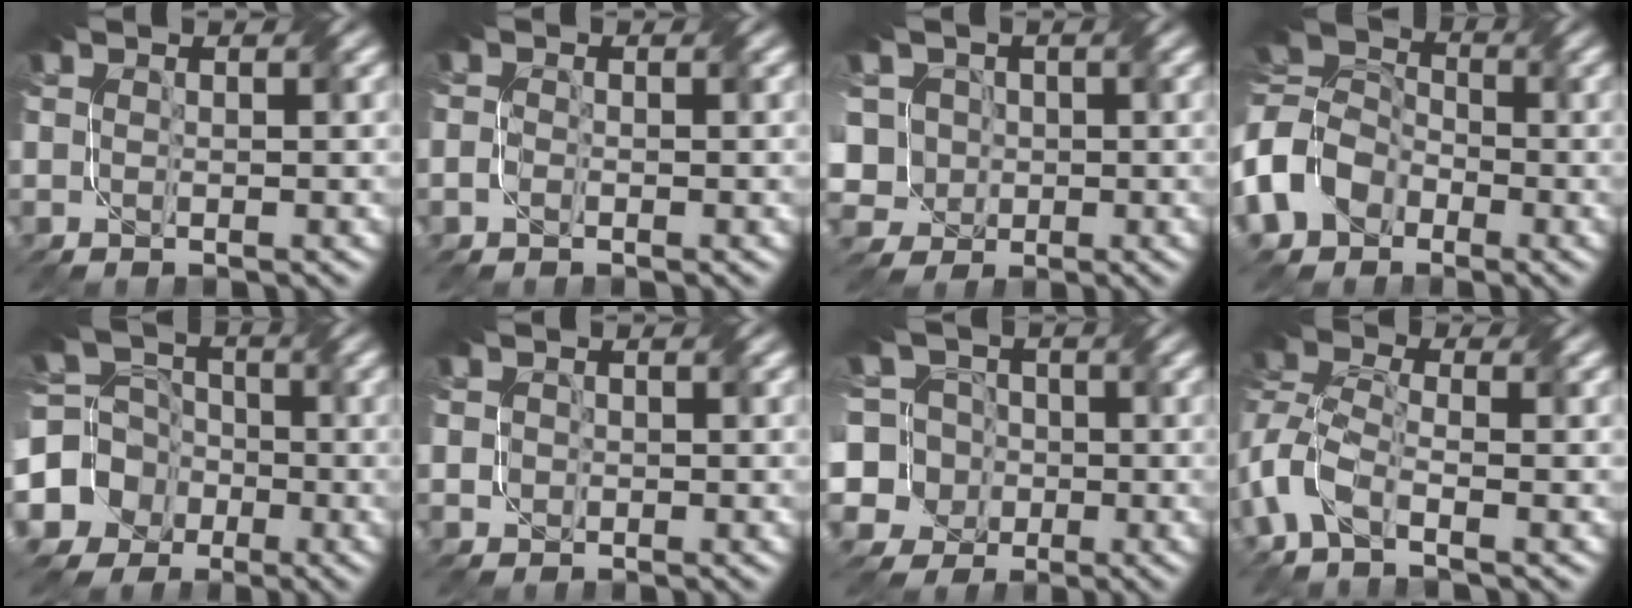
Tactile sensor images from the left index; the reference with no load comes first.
{"total": 0.8, "force": [-0.7, 0.0, 0.1], "torque": [-0.003, 0.002, -0.018]}
{"total": 6.5, "force": [0.7, 5.6, 3.1], "torque": [-0.076, 0.026, -0.026]}
{"total": 7.1, "force": [-2.9, 5.3, 3.6], "torque": [-0.089, 0.016, -0.077]}
{"total": 8.3, "force": [-3.3, 7.2, 2.5], "torque": [-0.073, -0.001, -0.080]}
{"total": 1.1, "force": [0.1, 1.0, 0.3], "torque": [0.002, 0.009, -0.005]}
{"total": 10.6, "force": [-1.0, 10.0, 3.1], "torque": [-0.117, 0.036, -0.043]}
{"total": 4.8, "force": [-2.3, 2.0, 3.7], "torque": [-0.090, 0.013, -0.062]}